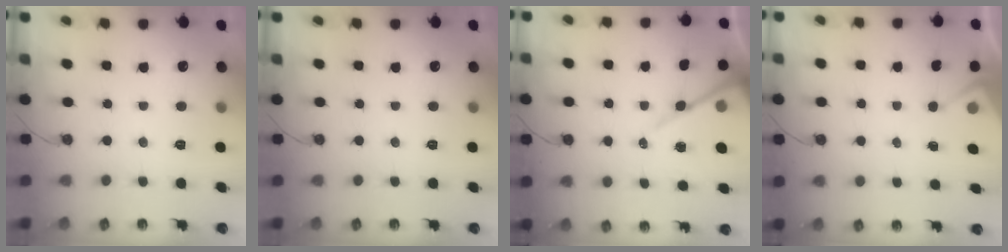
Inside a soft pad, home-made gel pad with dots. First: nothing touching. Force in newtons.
{"total": 0.0}
{"total": 11.9, "press": 11.8, "slide": 1.0}
{"total": 3.7, "press": 3.7, "slide": 0.4}